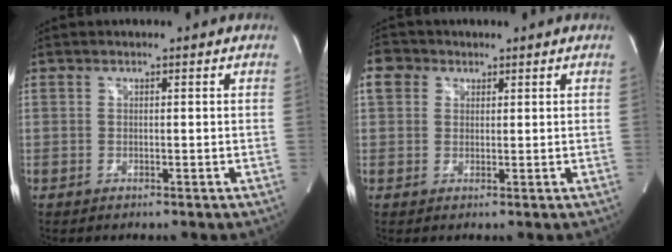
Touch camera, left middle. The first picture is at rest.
{"total": 3.7, "force": [1.7, 3.0, 1.2], "torque": [-0.028, 0.018, 0.034]}